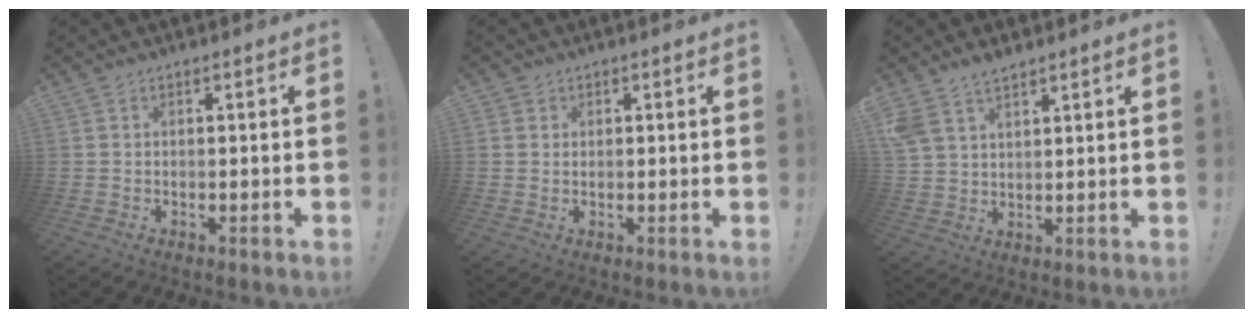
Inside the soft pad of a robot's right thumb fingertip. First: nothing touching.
{"total": 1.7, "force": [1.0, 1.3, 0.1], "torque": [0.006, -0.003, 0.018]}
{"total": 6.3, "force": [5.1, 3.1, 2.3], "torque": [-0.040, -0.024, 0.099]}